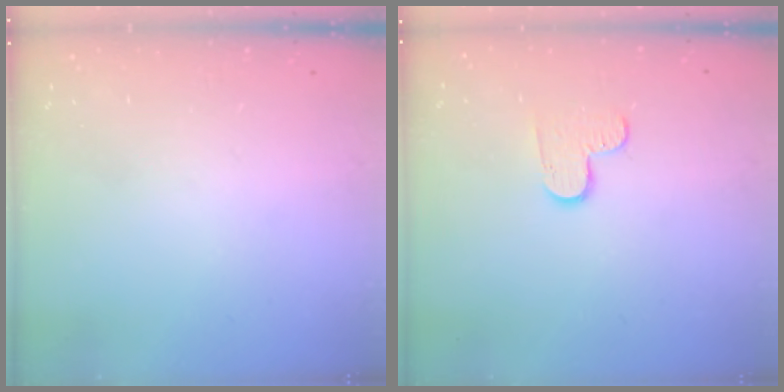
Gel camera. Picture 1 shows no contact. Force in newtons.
{"total": 6.1, "press": 6.1, "slide": 0.6}